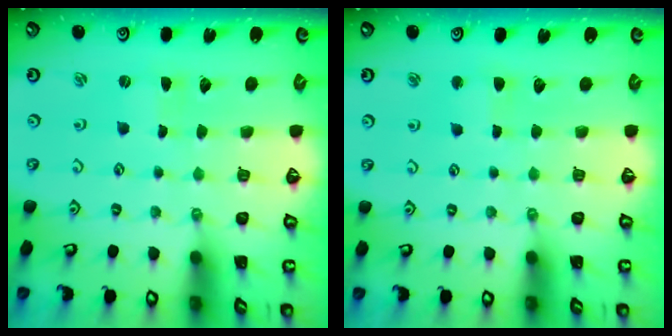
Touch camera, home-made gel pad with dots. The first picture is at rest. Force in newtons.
{"total": 3.1, "press": 3.1, "slide": 0.4}